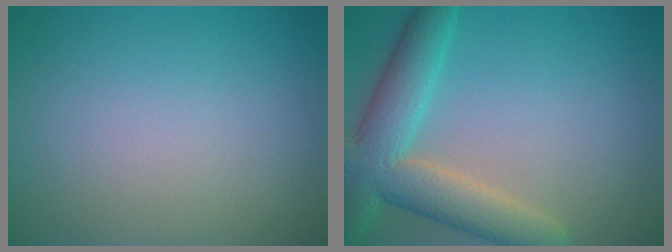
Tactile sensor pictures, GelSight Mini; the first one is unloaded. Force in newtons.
{"total": 7.3, "press": 7.3, "slide": 0.6}